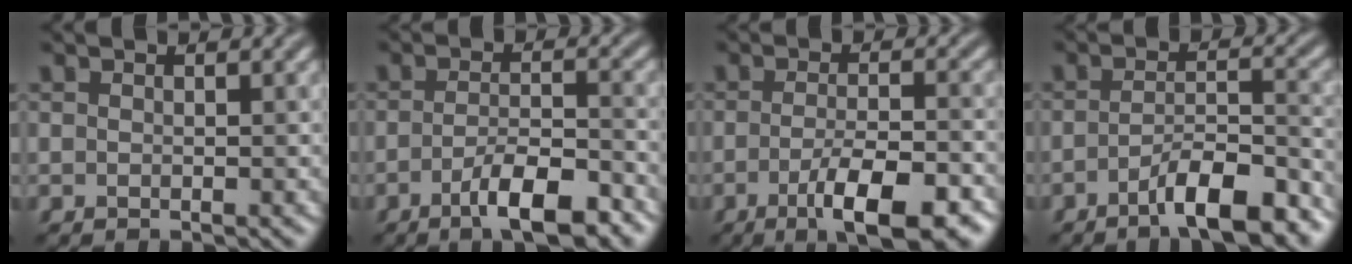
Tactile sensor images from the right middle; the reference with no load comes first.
{"total": 6.0, "force": [-3.5, 1.5, 4.6], "torque": [-0.076, 0.002, -0.056]}
{"total": 7.7, "force": [-3.8, 2.1, 6.4], "torque": [-0.100, -0.005, -0.059]}
{"total": 7.2, "force": [-4.6, 1.7, 5.2], "torque": [-0.077, 0.007, -0.073]}